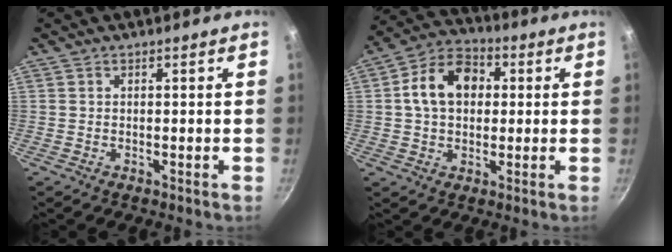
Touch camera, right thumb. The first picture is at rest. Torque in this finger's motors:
{"motor_torque": [0.66, 2.46, 1.09, -0.07, 0.06]}